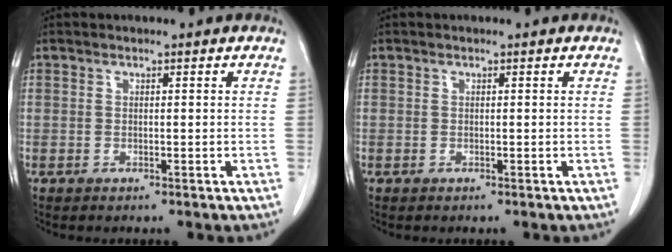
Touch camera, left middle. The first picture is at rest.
{"total": 0.0}